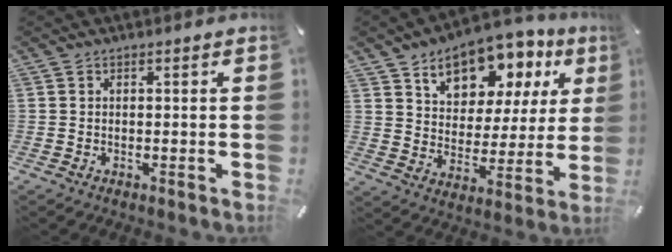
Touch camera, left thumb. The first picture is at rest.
{"total": 13.6, "force": [9.3, 8.2, 5.3], "torque": [-0.085, -0.065, 0.163]}